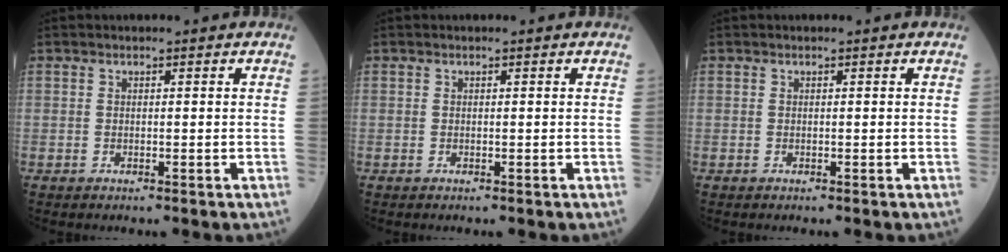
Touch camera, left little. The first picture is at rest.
{"total": 0.0}
{"total": 0.0}